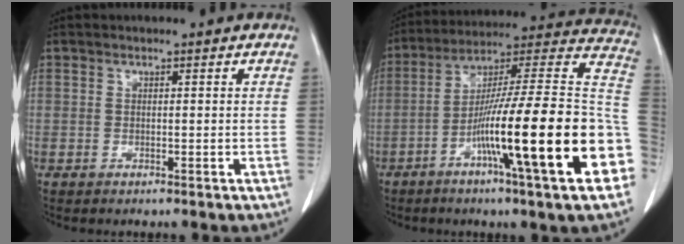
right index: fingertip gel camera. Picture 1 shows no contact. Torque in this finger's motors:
{"motor_torque": [2.05, -0.09, 1.05, 0.21]}